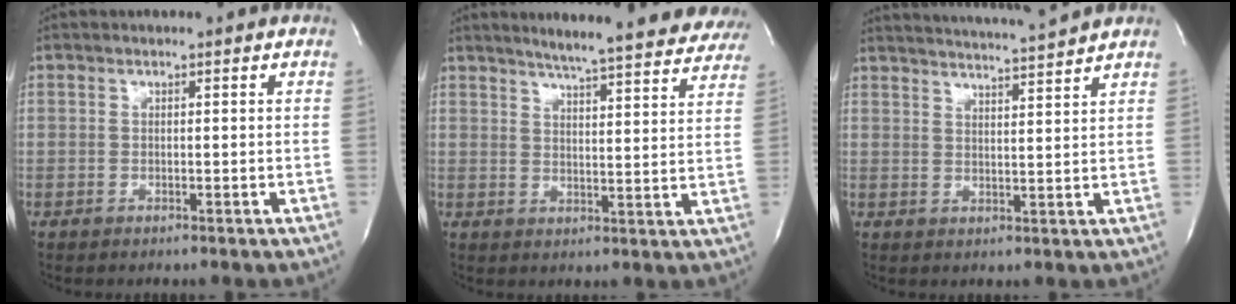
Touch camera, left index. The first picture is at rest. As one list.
[{"total": 21.5, "force": [19.5, 2.7, 8.7], "torque": [-0.118, -0.040, 0.228]}, {"total": 10.9, "force": [10.3, -1.5, 3.1], "torque": [-0.057, -0.012, 0.145]}]